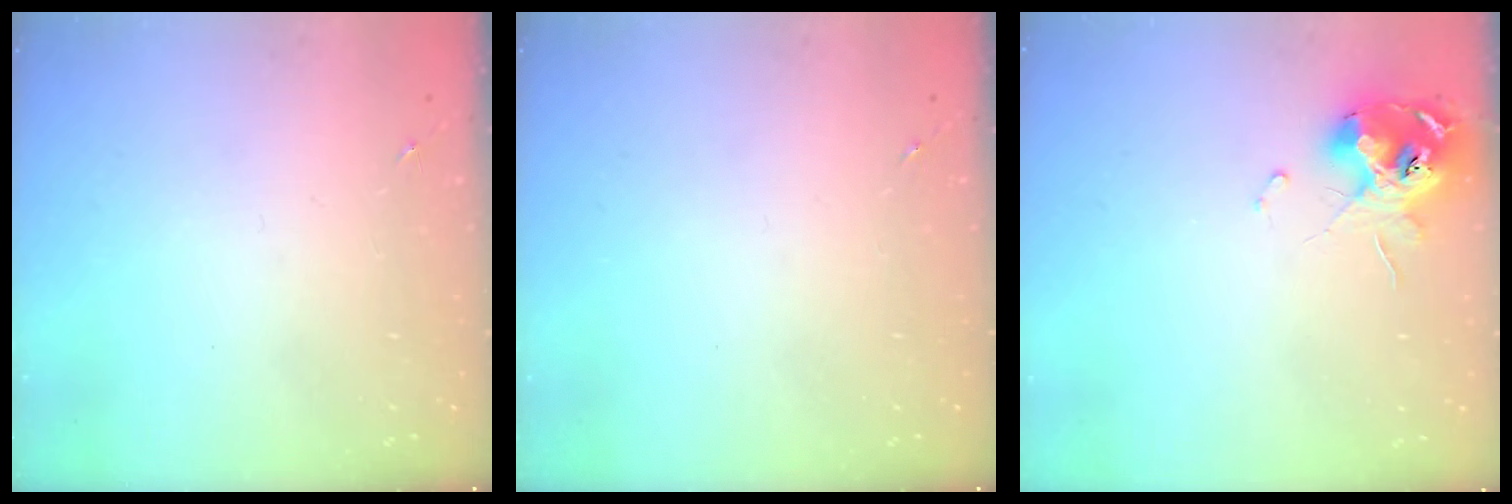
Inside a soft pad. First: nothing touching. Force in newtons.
{"total": 0.0}
{"total": 11.4, "press": 11.3, "slide": 1.0}